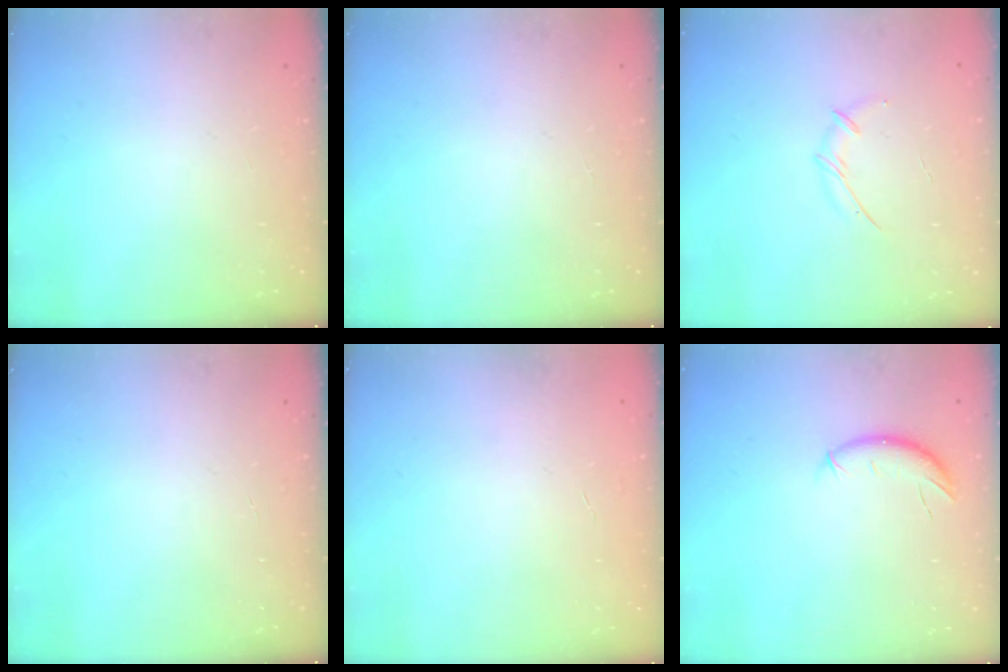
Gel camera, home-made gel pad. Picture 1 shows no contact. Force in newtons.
{"total": 0.0}
{"total": 4.8, "press": 4.7, "slide": 1.0}
{"total": 0.0}
{"total": 0.5, "press": 0.5, "slide": 0.1}
{"total": 6.6, "press": 6.6, "slide": 0.6}